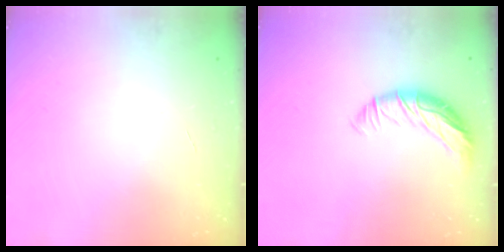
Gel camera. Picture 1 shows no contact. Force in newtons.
{"total": 10.2, "press": 10.1, "slide": 1.6}